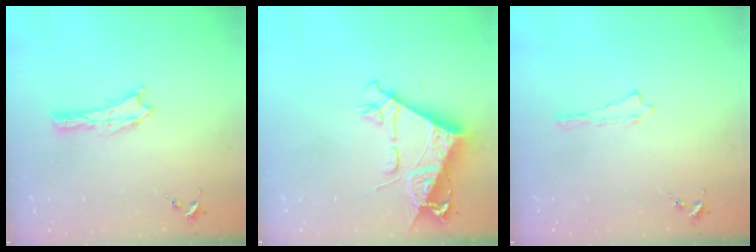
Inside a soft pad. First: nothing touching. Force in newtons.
{"total": 8.6, "press": 8.6, "slide": 1.0}
{"total": 0.0}